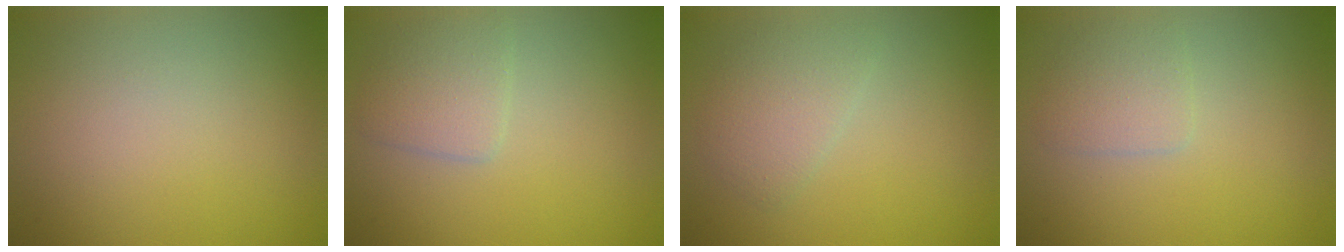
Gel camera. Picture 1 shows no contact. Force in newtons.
{"total": 2.5, "press": 2.5, "slide": 0.1}
{"total": 2.4, "press": 2.4, "slide": 0.2}
{"total": 2.1, "press": 2.1, "slide": 0.0}